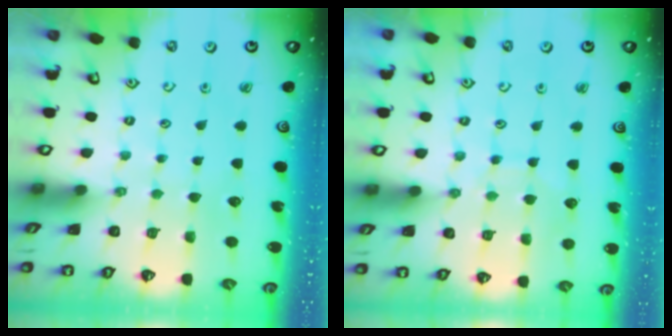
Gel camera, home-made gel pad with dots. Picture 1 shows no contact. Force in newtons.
{"total": 6.7, "press": 6.6, "slide": 0.6}